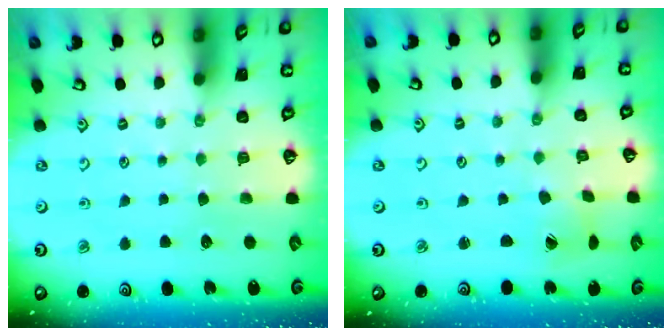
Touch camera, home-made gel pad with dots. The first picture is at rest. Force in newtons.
{"total": 2.5, "press": 2.4, "slide": 0.4}